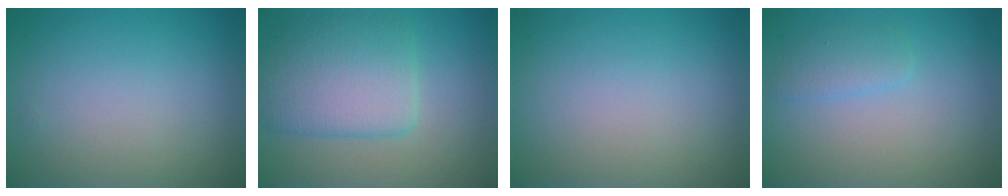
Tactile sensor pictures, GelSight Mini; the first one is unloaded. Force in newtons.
{"total": 5.7, "press": 5.7, "slide": 0.2}
{"total": 0.0}
{"total": 1.5, "press": 1.5, "slide": 0.1}